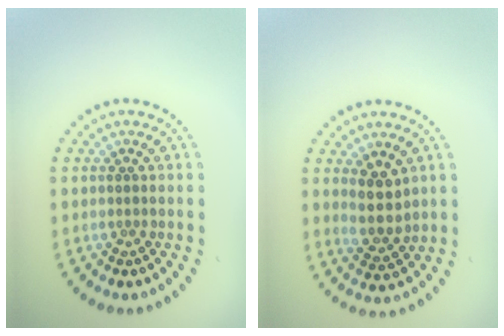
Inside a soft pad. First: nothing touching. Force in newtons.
{"total": 2.8, "press": 2.6, "slide": 1.2}